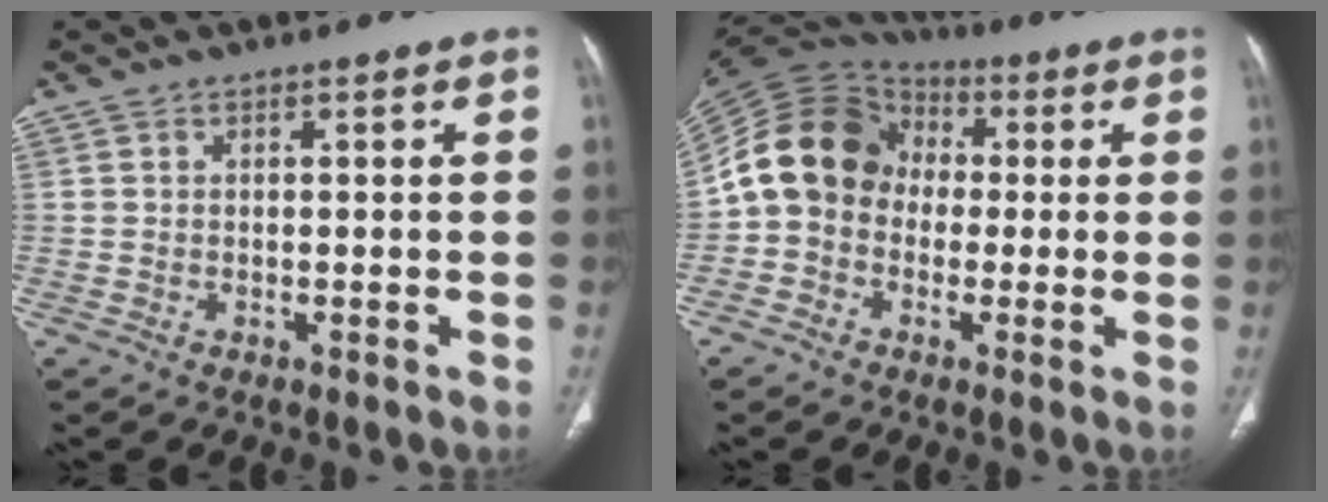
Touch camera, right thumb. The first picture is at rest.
{"total": 14.0, "force": [-0.2, 11.8, 7.6], "torque": [-0.127, 0.036, -0.019]}